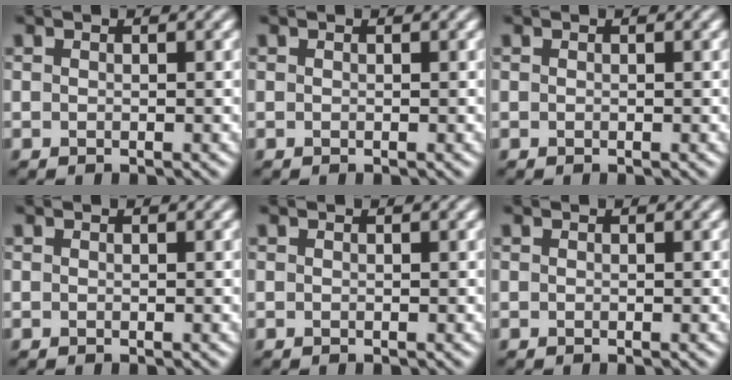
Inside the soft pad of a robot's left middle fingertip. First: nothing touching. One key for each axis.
{"total": 0.0}
{"total": 0.0}
{"total": 0.0}
{"total": 0.0}
{"total": 0.0}